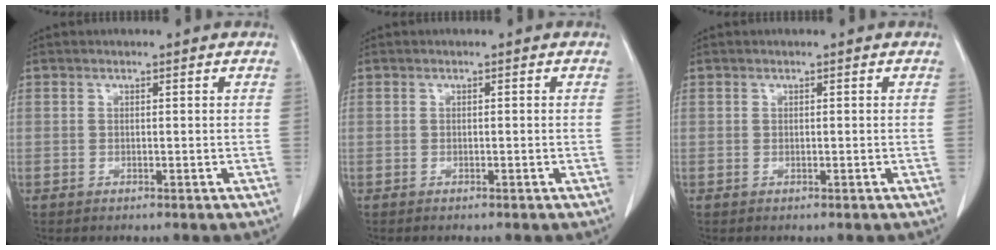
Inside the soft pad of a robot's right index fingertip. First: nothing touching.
{"total": 0.6, "force": [-0.5, 0.0, 0.4], "torque": [-0.008, 0.000, -0.006]}
{"total": 0.0}